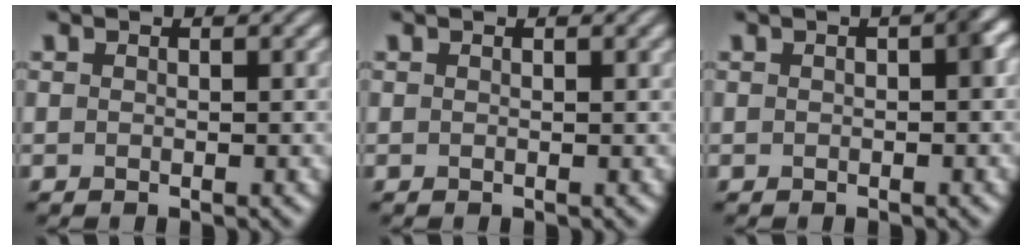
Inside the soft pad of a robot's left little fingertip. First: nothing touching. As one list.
[{"total": 0.8, "force": [0.4, 0.2, 0.6], "torque": [-0.006, 0.005, 0.004]}, {"total": 1.5, "force": [0.1, 0.4, 1.5], "torque": [-0.020, 0.007, 0.002]}]